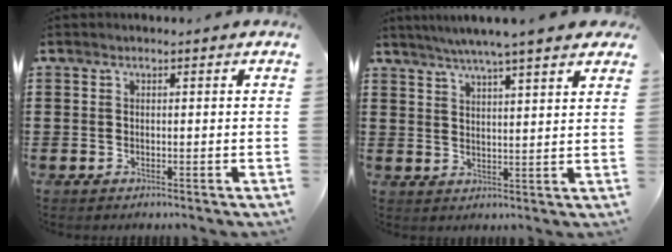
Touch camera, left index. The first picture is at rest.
{"total": 4.9, "force": [4.3, 0.0, 2.5], "torque": [-0.060, -0.009, 0.074]}